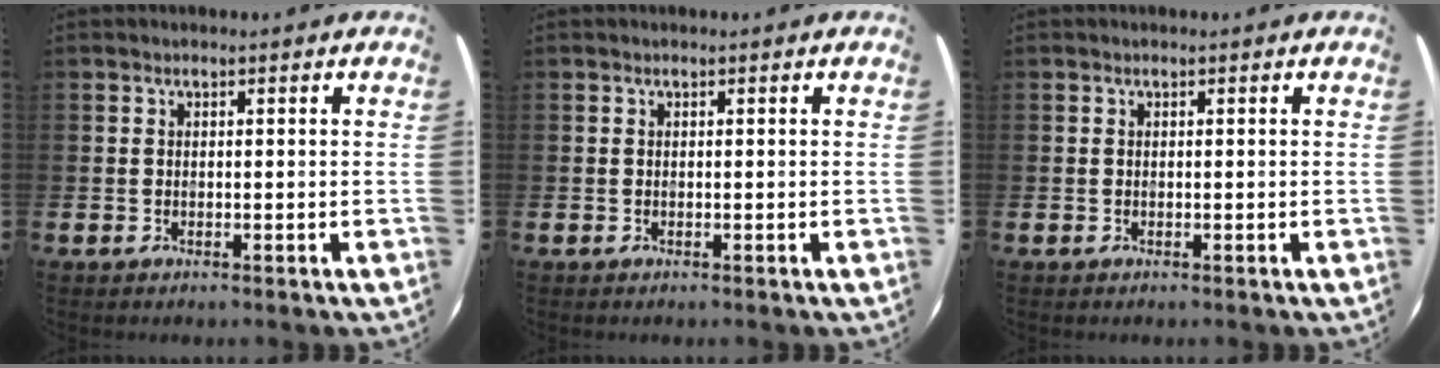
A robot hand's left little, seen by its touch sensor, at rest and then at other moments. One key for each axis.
{"total": 0.0}
{"total": 0.0}